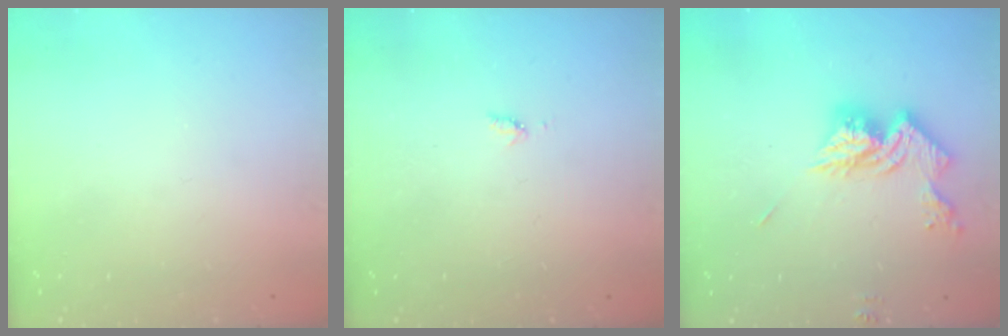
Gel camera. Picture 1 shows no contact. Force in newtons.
{"total": 4.1, "press": 4.0, "slide": 0.6}
{"total": 13.6, "press": 13.6, "slide": 1.3}